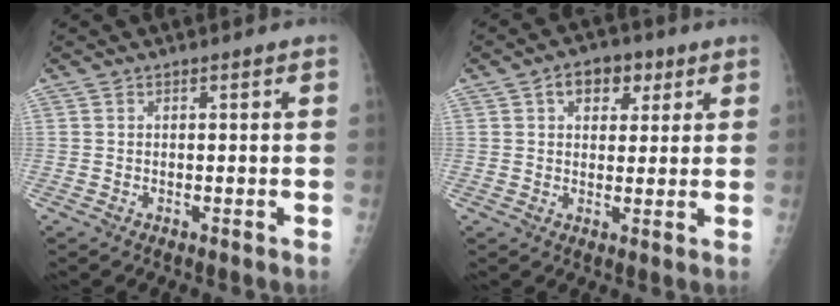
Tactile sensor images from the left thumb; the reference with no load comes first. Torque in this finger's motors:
{"motor_torque": [0.00, 0.09, 0.53, -0.13, 0.02]}